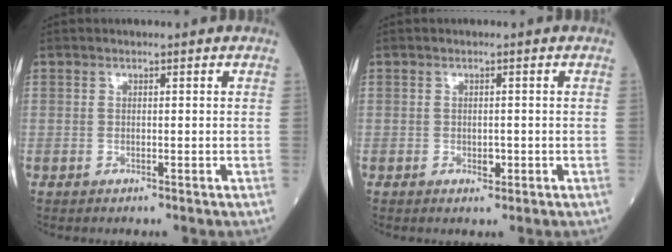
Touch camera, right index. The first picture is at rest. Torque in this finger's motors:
{"motor_torque": [0.19, 0.03, 0.12, 0.03]}